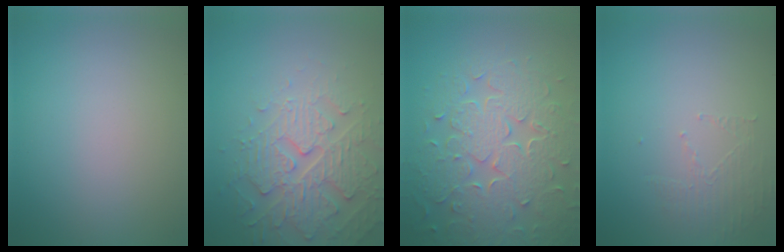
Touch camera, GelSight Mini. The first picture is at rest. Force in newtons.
{"total": 4.7, "press": 4.3, "slide": 1.9}
{"total": 8.7, "press": 6.2, "slide": 6.1}
{"total": 1.5, "press": 0.5, "slide": 1.4}